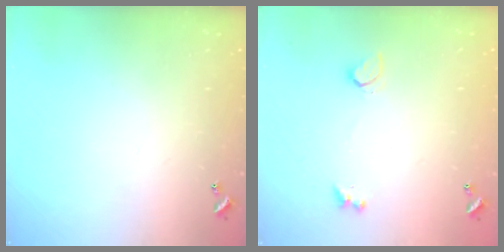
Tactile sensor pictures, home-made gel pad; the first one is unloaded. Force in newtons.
{"total": 1.8, "press": 1.8, "slide": 0.5}